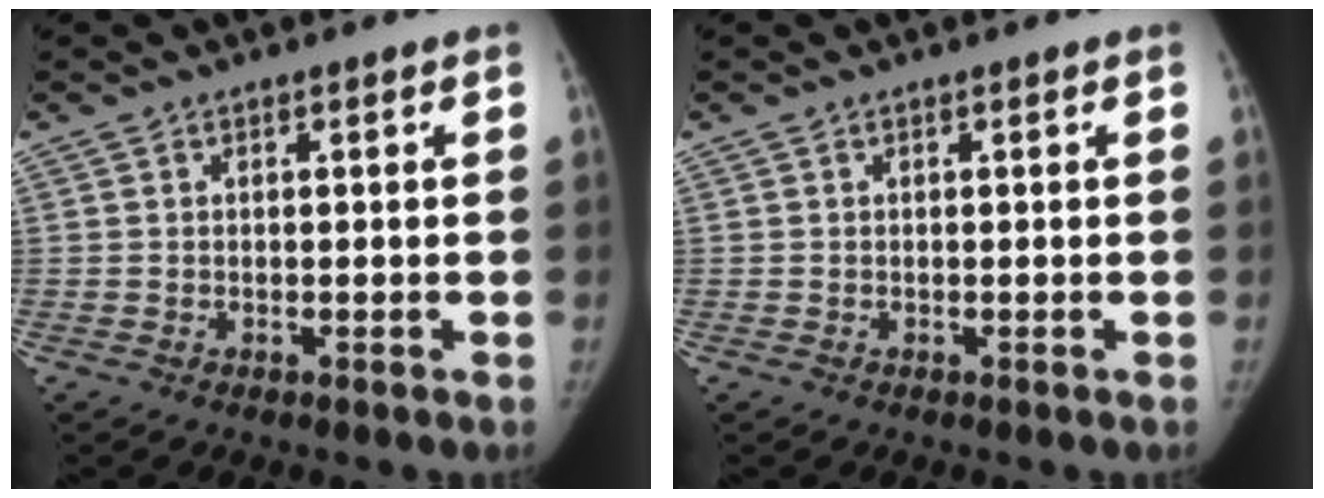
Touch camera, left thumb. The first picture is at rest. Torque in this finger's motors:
{"motor_torque": [0.02, 0.01, -0.06, -0.13, 0.02]}